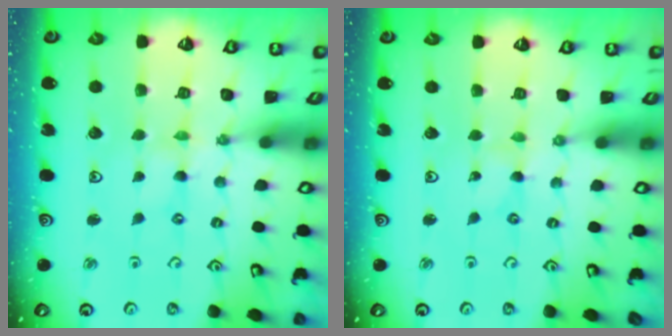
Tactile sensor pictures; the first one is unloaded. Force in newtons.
{"total": 0.0}